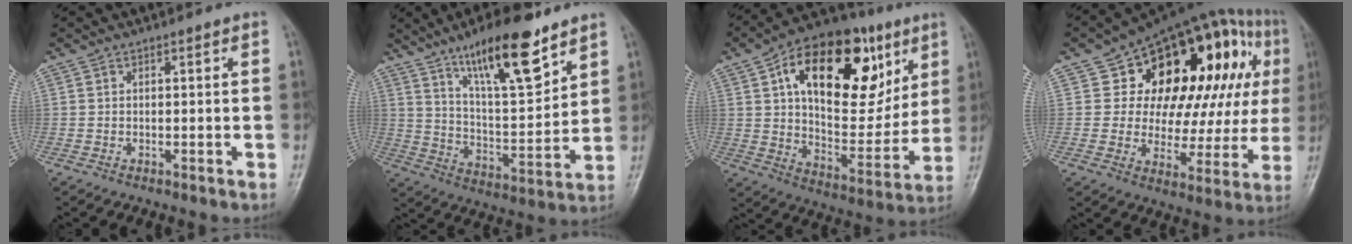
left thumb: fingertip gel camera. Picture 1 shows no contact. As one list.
[{"total": 17.0, "force": [11.0, 4.8, 12.0], "torque": [-0.174, -0.061, 0.195]}, {"total": 27.8, "force": [11.1, 14.9, 20.6], "torque": [-0.279, -0.007, 0.178]}, {"total": 27.9, "force": [7.7, 15.5, 21.8], "torque": [-0.251, 0.033, 0.117]}]